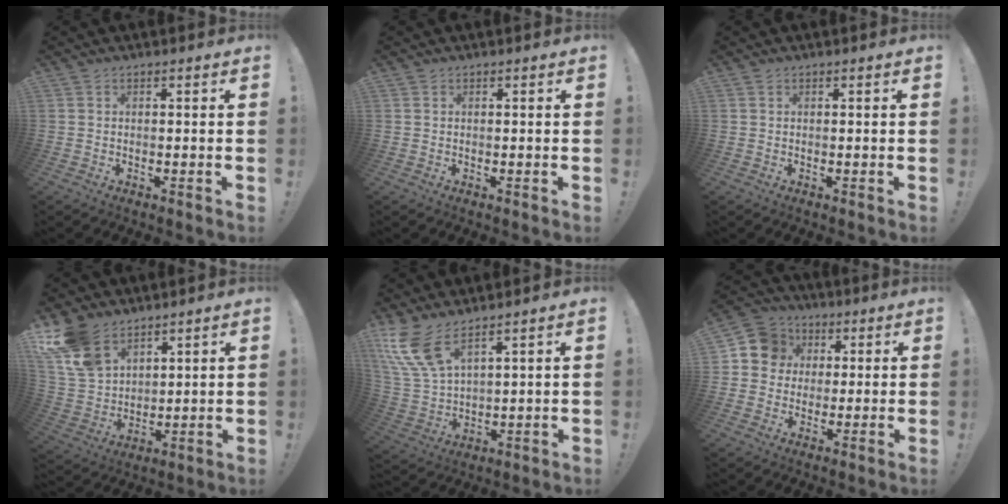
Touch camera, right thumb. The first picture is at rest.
{"total": 0.0}
{"total": 0.0}
{"total": 14.1, "force": [9.7, 8.2, 6.3], "torque": [-0.142, -0.049, 0.192]}
{"total": 11.3, "force": [7.8, 3.8, 7.2], "torque": [-0.172, -0.037, 0.149]}
{"total": 10.0, "force": [1.8, 9.4, 3.0], "torque": [-0.036, 0.007, 0.039]}